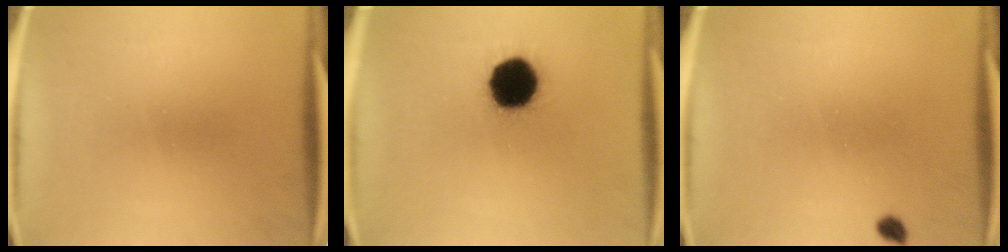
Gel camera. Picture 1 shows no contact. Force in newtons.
{"total": 16.0}
{"total": 1.2}